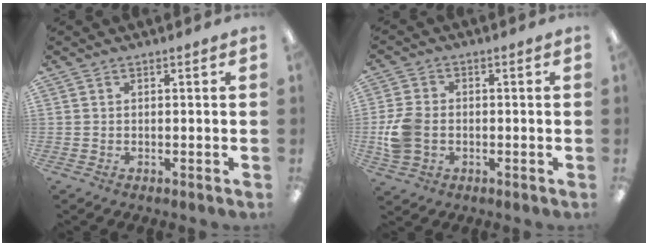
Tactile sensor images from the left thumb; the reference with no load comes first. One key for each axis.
{"total": 8.0, "fx": -1.3, "fy": 6.1, "fz": 5.0, "tx": -0.101, "ty": 0.010, "tz": -0.023}